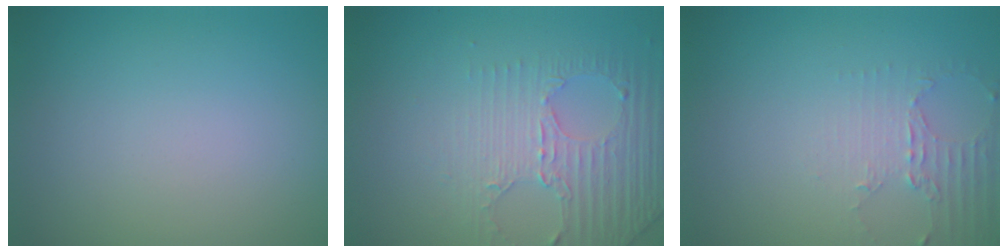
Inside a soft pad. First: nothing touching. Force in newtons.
{"total": 4.5, "press": 3.0, "slide": 3.4}
{"total": 2.3, "press": 1.6, "slide": 1.6}